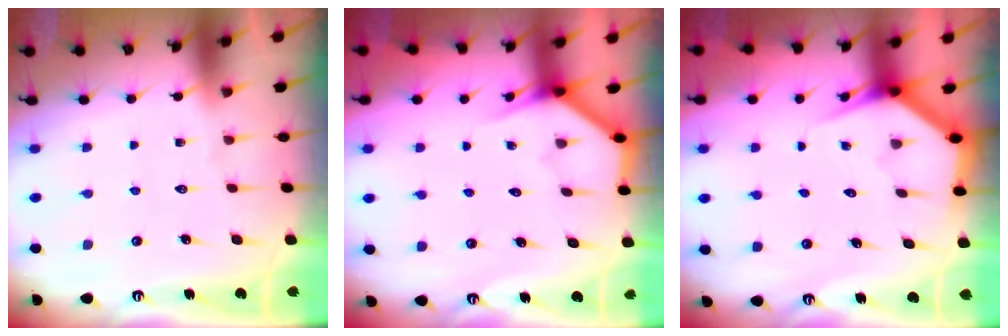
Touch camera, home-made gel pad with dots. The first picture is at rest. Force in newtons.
{"total": 3.8, "press": 3.8, "slide": 0.3}
{"total": 3.4, "press": 3.4, "slide": 0.3}